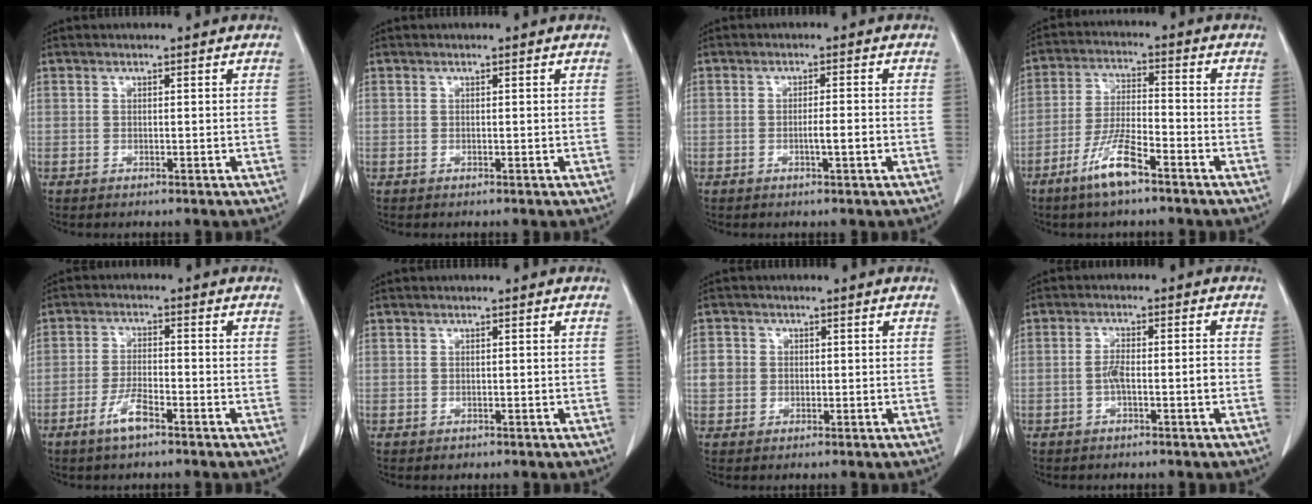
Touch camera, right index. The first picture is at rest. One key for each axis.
{"total": 0.0}
{"total": 2.4, "fx": -0.8, "fy": 0.1, "fz": 2.3, "tx": -0.039, "ty": -0.001, "tz": -0.013}
{"total": 8.6, "fx": -5.5, "fy": 1.2, "fz": 6.5, "tx": -0.133, "ty": -0.010, "tz": -0.106}
{"total": 4.5, "fx": -2.9, "fy": 0.9, "fz": 3.4, "tx": -0.069, "ty": 0.000, "tz": -0.053}
{"total": 0.6, "fx": -0.3, "fy": 0.6, "fz": 0.1, "tx": -0.003, "ty": 0.003, "tz": -0.002}
{"total": 3.3, "fx": 0.1, "fy": 3.1, "fz": 1.0, "tx": -0.016, "ty": 0.011, "tz": 0.005}
{"total": 3.9, "fx": -1.2, "fy": 0.7, "fz": 3.7, "tx": -0.069, "ty": 0.008, "tz": -0.019}